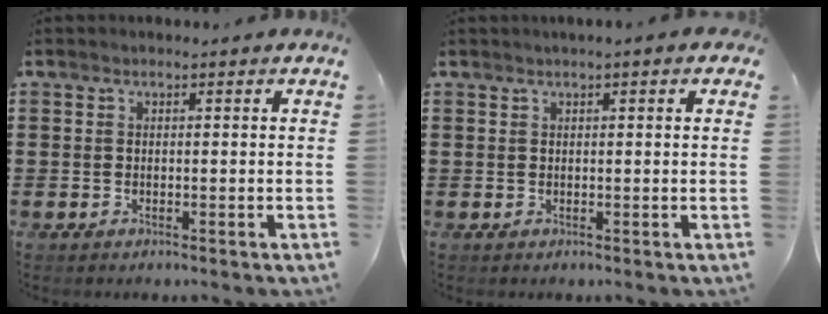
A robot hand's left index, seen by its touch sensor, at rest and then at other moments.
{"total": 1.1, "force": [0.6, -0.1, 0.9], "torque": [-0.017, 0.001, 0.011]}